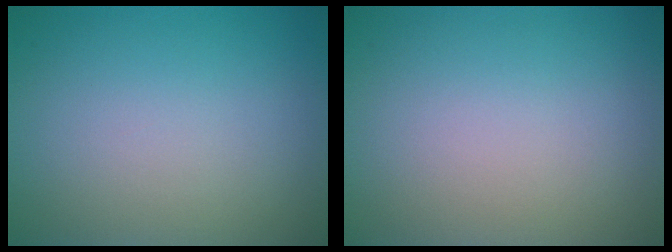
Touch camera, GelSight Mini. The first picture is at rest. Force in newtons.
{"total": 0.0}